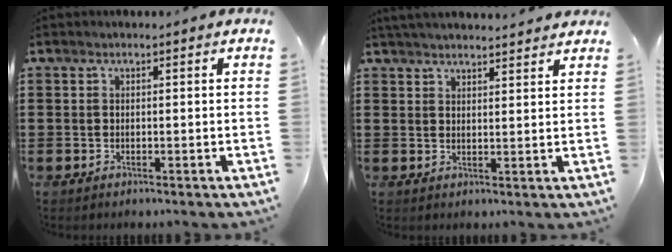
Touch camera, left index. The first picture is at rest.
{"total": 2.8, "force": [2.8, 0.0, 0.3], "torque": [-0.015, -0.004, 0.052]}